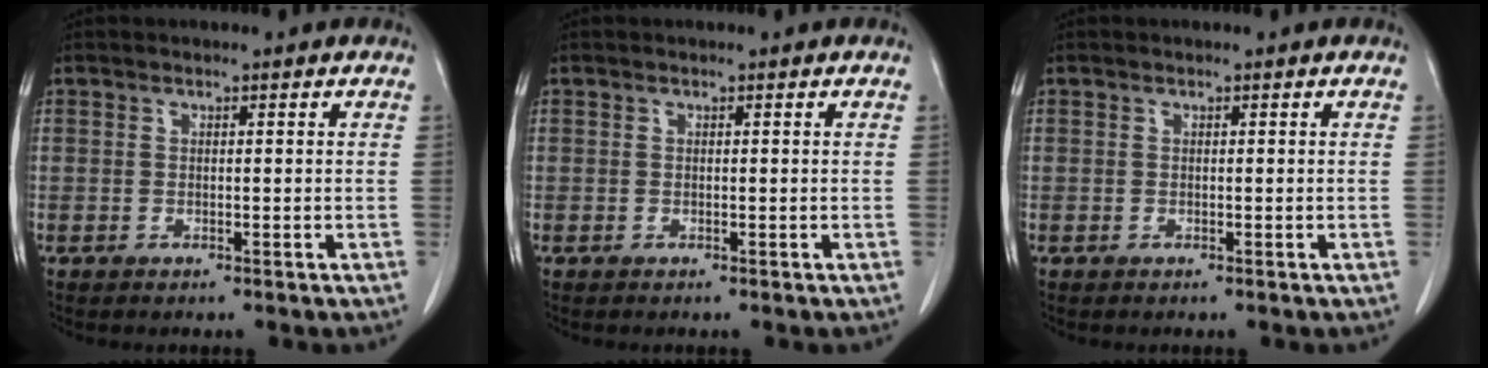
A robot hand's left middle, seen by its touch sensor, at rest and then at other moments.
{"total": 0.0}
{"total": 0.0}